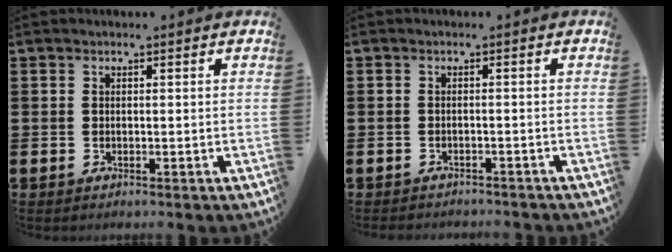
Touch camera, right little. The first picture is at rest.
{"total": 0.9, "force": [-0.9, 0.0, -0.1], "torque": [-0.002, 0.001, -0.019]}